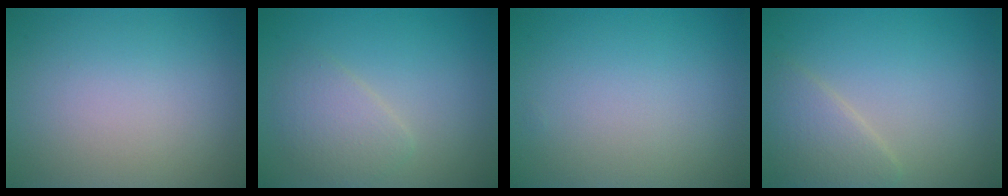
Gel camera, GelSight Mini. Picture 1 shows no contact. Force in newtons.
{"total": 2.5, "press": 2.5, "slide": 0.1}
{"total": 0.0}
{"total": 2.8, "press": 2.8, "slide": 0.3}